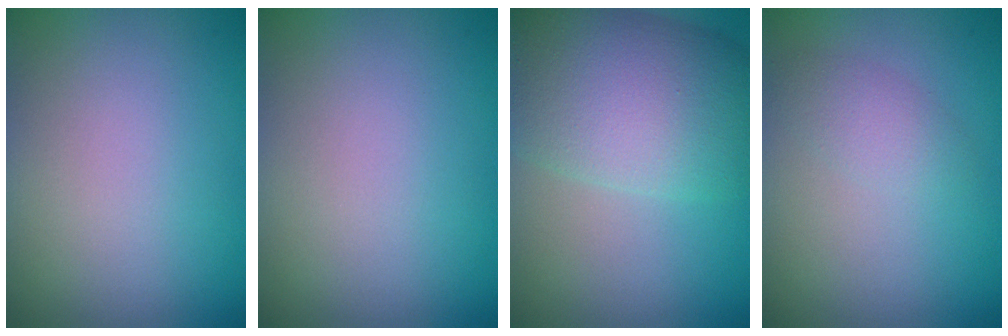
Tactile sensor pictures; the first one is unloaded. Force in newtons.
{"total": 0.0}
{"total": 10.7, "press": 10.7, "slide": 0.2}
{"total": 1.7, "press": 1.7, "slide": 0.1}